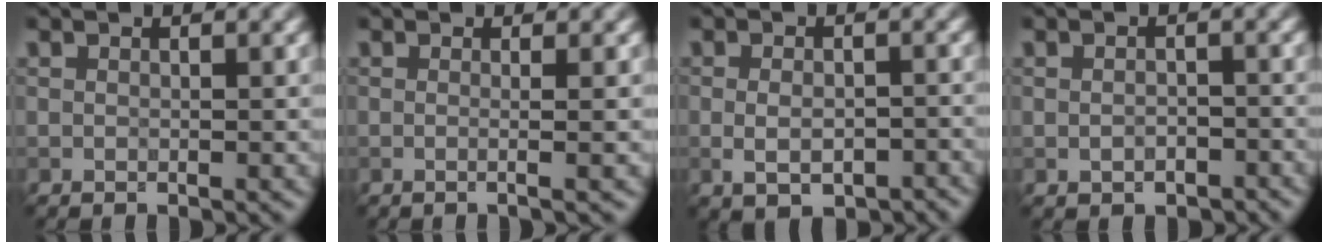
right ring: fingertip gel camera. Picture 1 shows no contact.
{"total": 2.9, "force": [0.5, 1.5, 2.4], "torque": [-0.005, 0.003, -0.025]}
{"total": 4.2, "force": [-1.5, 2.3, 3.1], "torque": [-0.049, -0.001, -0.020]}
{"total": 1.8, "force": [-0.9, 1.2, 1.0], "torque": [-0.018, -0.001, -0.015]}